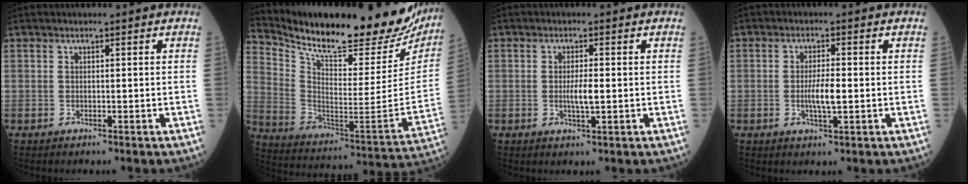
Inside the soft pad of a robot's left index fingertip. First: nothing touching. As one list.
[{"total": 28.5, "force": [25.2, 6.3, 11.7], "torque": [-0.209, -0.069, 0.352]}, {"total": 2.8, "force": [-0.2, 0.4, 2.8], "torque": [-0.055, -0.003, -0.002]}, {"total": 3.8, "force": [-0.5, 0.7, 3.7], "torque": [-0.075, -0.003, -0.008]}]